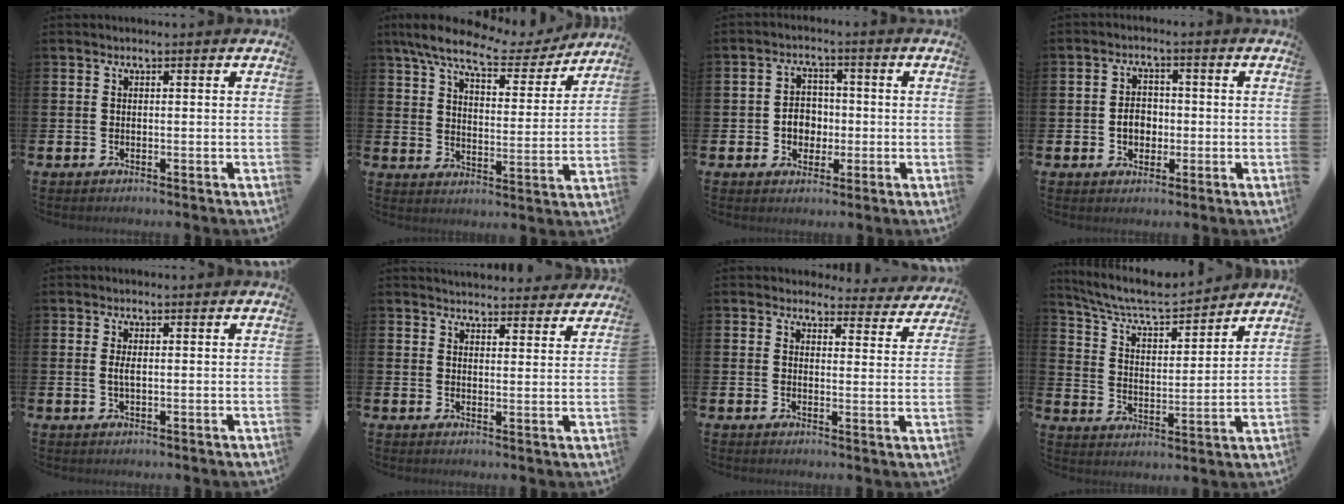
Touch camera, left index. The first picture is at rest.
{"total": 9.0, "force": [7.8, 2.0, 4.1], "torque": [-0.097, -0.047, 0.131]}
{"total": 4.0, "force": [-0.6, 3.4, 2.0], "torque": [-0.028, 0.003, -0.019]}
{"total": 3.5, "force": [-0.7, 2.8, 2.0], "torque": [-0.025, 0.000, -0.020]}
{"total": 1.6, "force": [0.1, 0.6, 1.5], "torque": [-0.027, 0.002, -0.001]}
{"total": 4.2, "force": [4.1, 0.6, 0.1], "torque": [0.001, -0.028, 0.073]}
{"total": 3.5, "force": [3.2, 1.4, 0.2], "torque": [0.001, -0.028, 0.051]}
{"total": 7.6, "force": [7.1, 1.3, 2.4], "torque": [-0.080, -0.049, 0.123]}